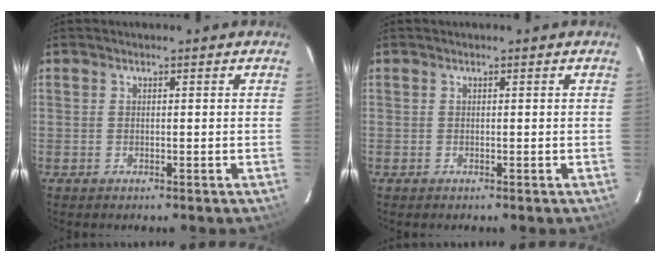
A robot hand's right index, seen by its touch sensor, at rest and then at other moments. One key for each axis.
{"total": 0.0}